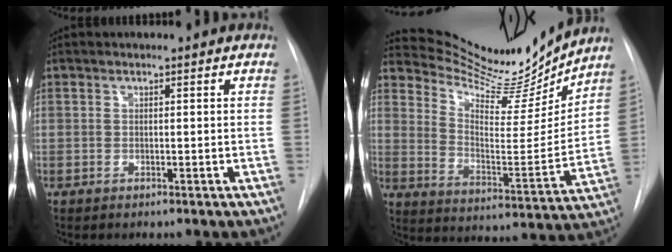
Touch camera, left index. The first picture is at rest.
{"total": 16.4, "force": [15.8, 2.0, 3.5], "torque": [-0.067, -0.055, 0.240]}